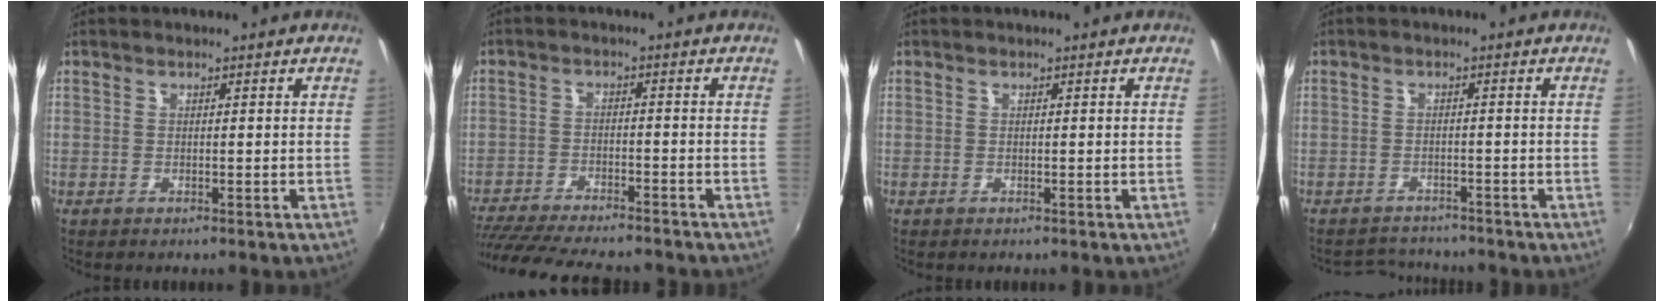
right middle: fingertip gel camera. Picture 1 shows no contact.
{"total": 17.6, "force": [-15.3, 3.3, 8.1], "torque": [-0.167, -0.030, -0.240]}
{"total": 0.0}
{"total": 4.4, "force": [-4.2, 1.2, -0.1], "torque": [-0.015, 0.009, -0.070]}